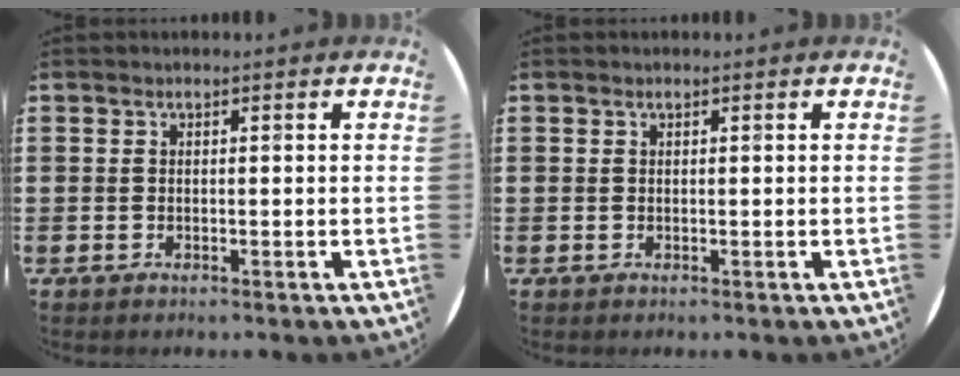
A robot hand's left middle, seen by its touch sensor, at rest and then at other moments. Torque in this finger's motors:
{"motor_torque": [-0.24, 0.13, -0.04, -0.01]}